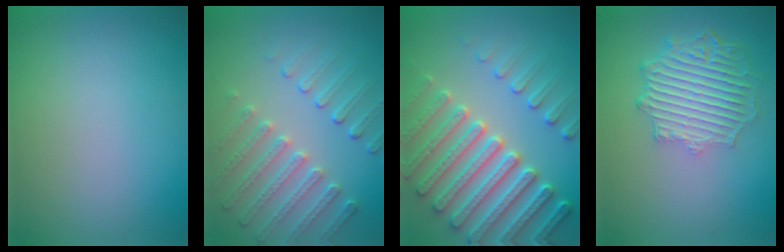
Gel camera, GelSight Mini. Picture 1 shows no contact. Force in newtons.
{"total": 4.2, "press": 3.6, "slide": 2.1}
{"total": 7.6, "press": 7.4, "slide": 2.0}
{"total": 6.2, "press": 4.8, "slide": 3.8}